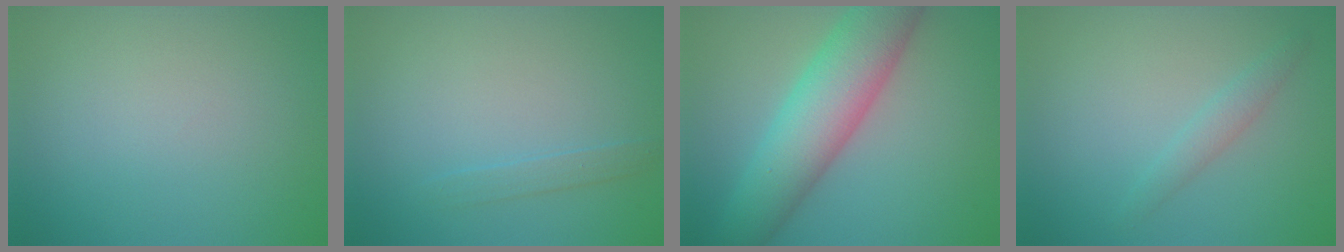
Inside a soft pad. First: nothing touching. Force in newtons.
{"total": 1.1, "press": 1.1, "slide": 0.1}
{"total": 8.5, "press": 8.5, "slide": 0.1}
{"total": 1.4, "press": 1.4, "slide": 0.1}